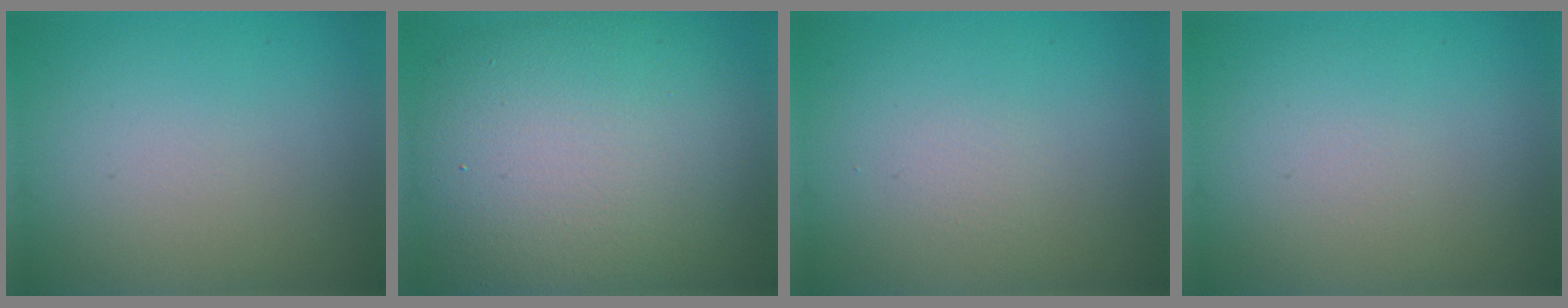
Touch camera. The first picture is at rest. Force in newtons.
{"total": 13.0, "press": 13.0, "slide": 0.9}
{"total": 0.6, "press": 0.6, "slide": 0.0}
{"total": 0.0}